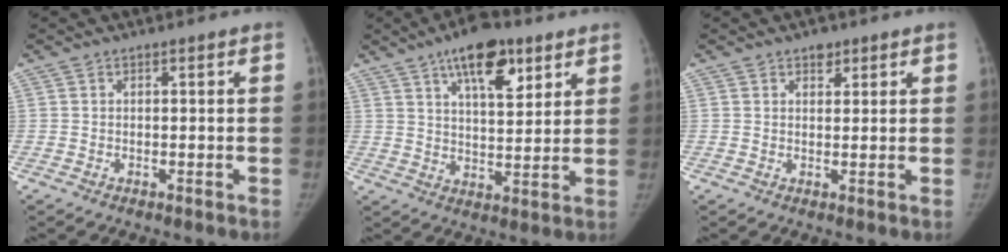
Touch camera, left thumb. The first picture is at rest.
{"total": 12.8, "force": [7.4, 5.4, 8.9], "torque": [-0.109, -0.034, 0.117]}
{"total": 2.3, "force": [1.5, 1.5, 0.9], "torque": [0.002, -0.007, 0.021]}